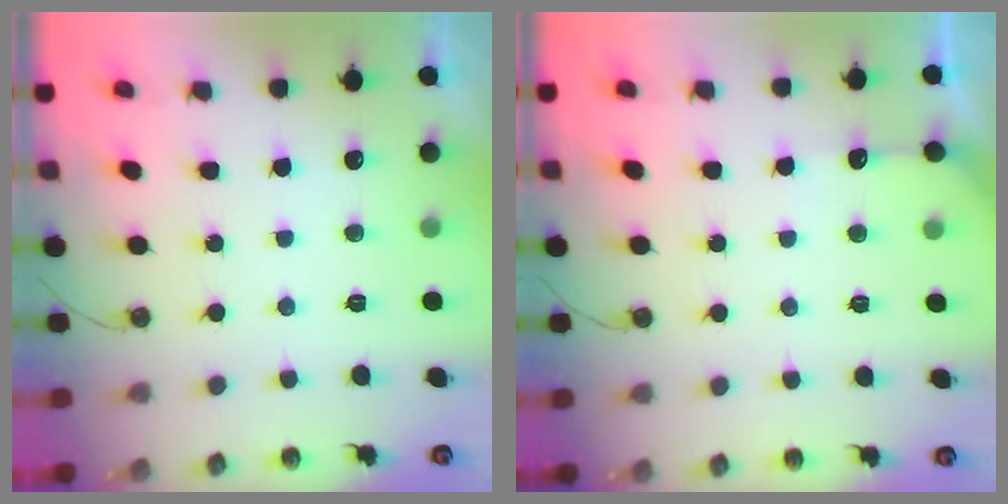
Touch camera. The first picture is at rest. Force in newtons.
{"total": 3.9, "press": 3.9, "slide": 0.5}